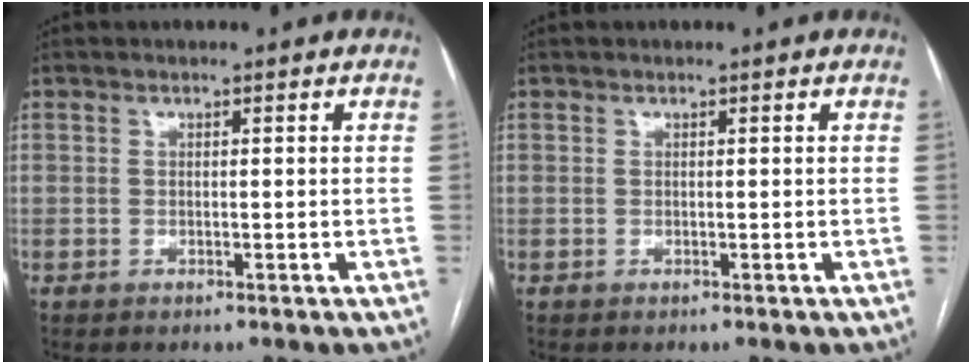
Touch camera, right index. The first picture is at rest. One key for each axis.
{"total": 0.0}